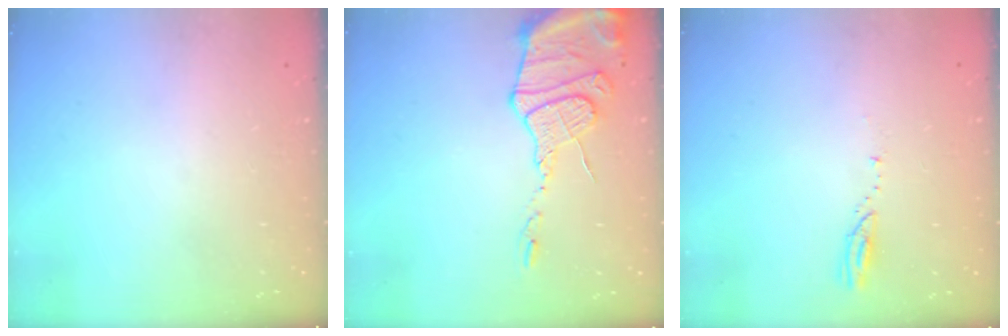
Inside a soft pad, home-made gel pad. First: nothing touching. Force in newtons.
{"total": 14.4, "press": 14.4, "slide": 1.4}
{"total": 3.3, "press": 3.3, "slide": 0.3}